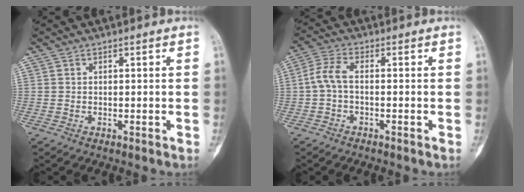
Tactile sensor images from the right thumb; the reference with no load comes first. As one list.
[{"total": 4.3, "force": [-0.7, 1.8, 3.8], "torque": [-0.092, 0.014, -0.023]}]